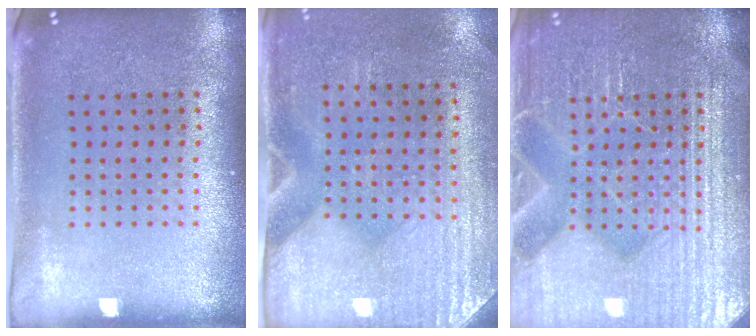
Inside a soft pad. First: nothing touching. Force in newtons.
{"total": 3.0, "press": 2.6, "slide": 1.5}
{"total": 7.5, "press": 7.5, "slide": 1.1}